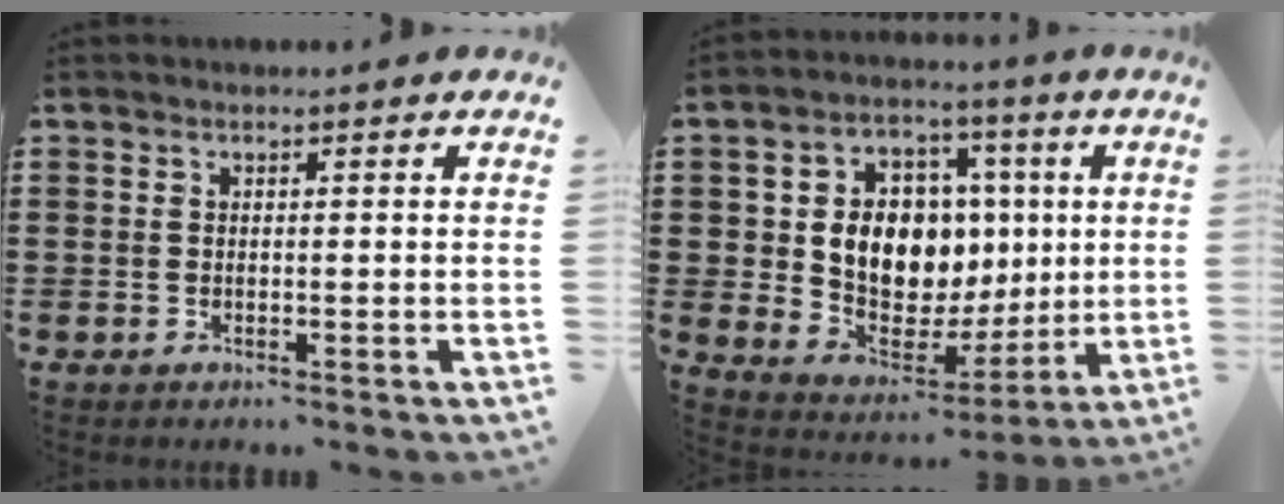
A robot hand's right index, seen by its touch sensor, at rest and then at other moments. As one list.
[{"total": 10.9, "force": [2.2, 8.6, 6.2], "torque": [-0.127, 0.001, 0.045]}]